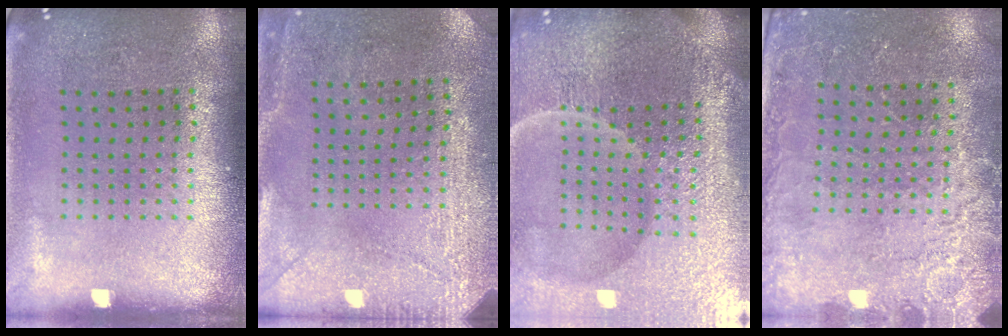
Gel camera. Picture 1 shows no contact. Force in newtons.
{"total": 2.9, "press": 2.4, "slide": 1.6}
{"total": 6.4, "press": 5.7, "slide": 2.9}
{"total": 2.5, "press": 2.4, "slide": 0.5}